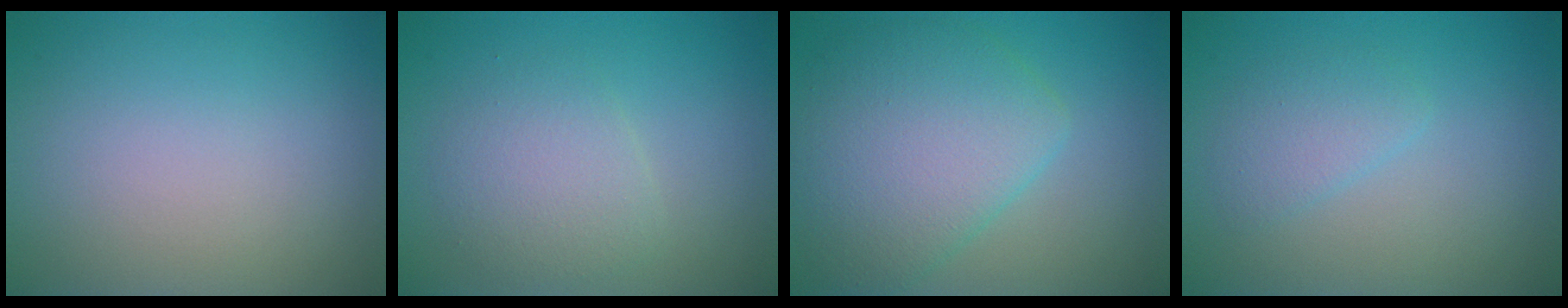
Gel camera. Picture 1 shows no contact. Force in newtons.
{"total": 3.0, "press": 3.0, "slide": 0.1}
{"total": 7.0, "press": 7.0, "slide": 0.2}
{"total": 1.8, "press": 1.8, "slide": 0.1}